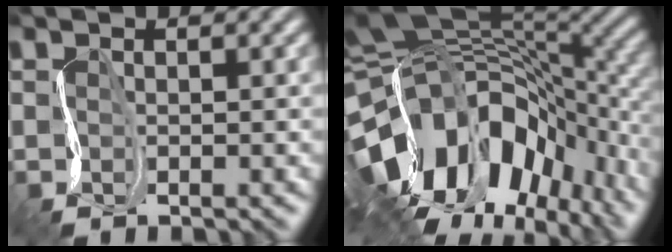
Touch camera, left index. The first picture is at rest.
{"total": 16.0, "force": [-7.1, 9.3, 10.8], "torque": [-0.204, -0.001, -0.119]}